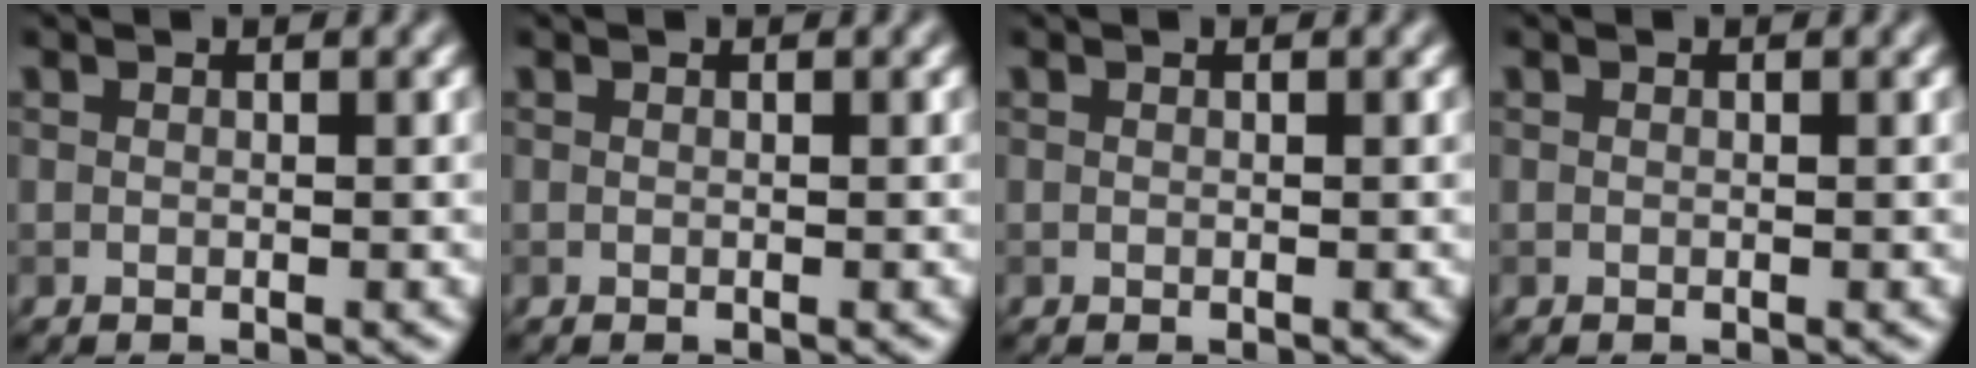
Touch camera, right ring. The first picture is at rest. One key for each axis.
{"total": 0.0}
{"total": 0.0}
{"total": 0.0}